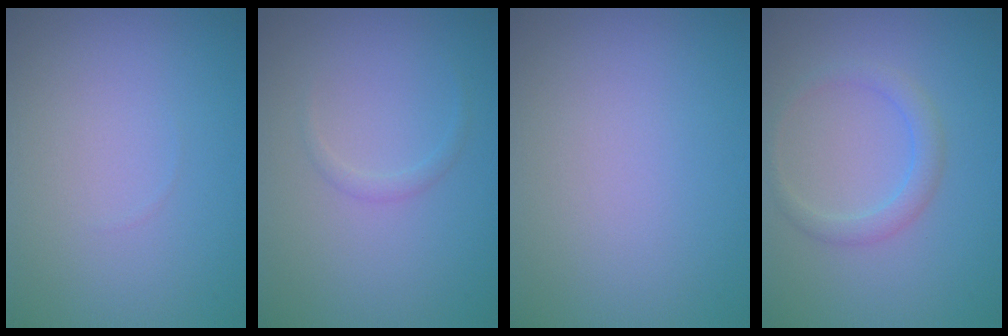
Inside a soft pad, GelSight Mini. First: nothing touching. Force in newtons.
{"total": 0.8, "press": 0.8, "slide": 0.1}
{"total": 0.0}
{"total": 2.0, "press": 2.0, "slide": 0.1}